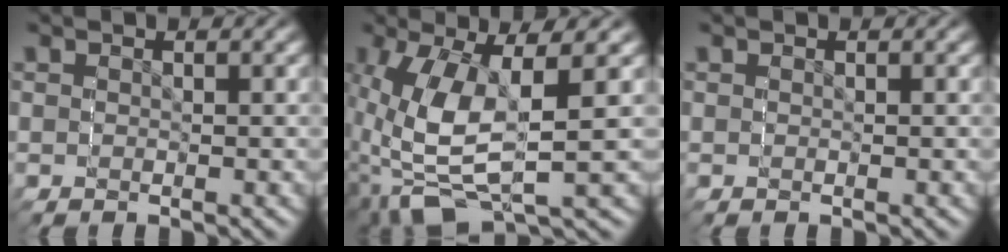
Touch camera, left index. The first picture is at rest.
{"total": 11.9, "force": [-2.4, 7.5, 8.9], "torque": [-0.174, -0.031, -0.013]}
{"total": 0.0}